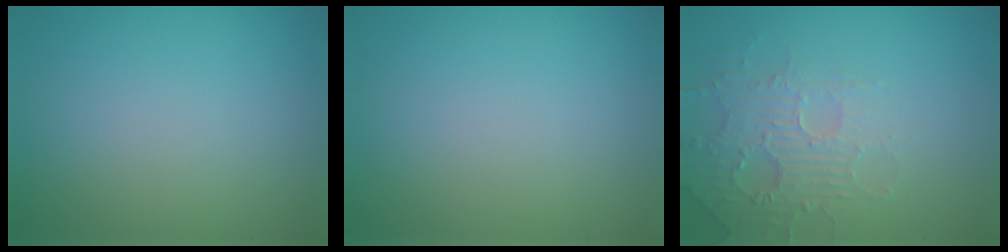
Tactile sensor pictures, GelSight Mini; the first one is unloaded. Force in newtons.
{"total": 0.0}
{"total": 3.7, "press": 3.6, "slide": 0.7}